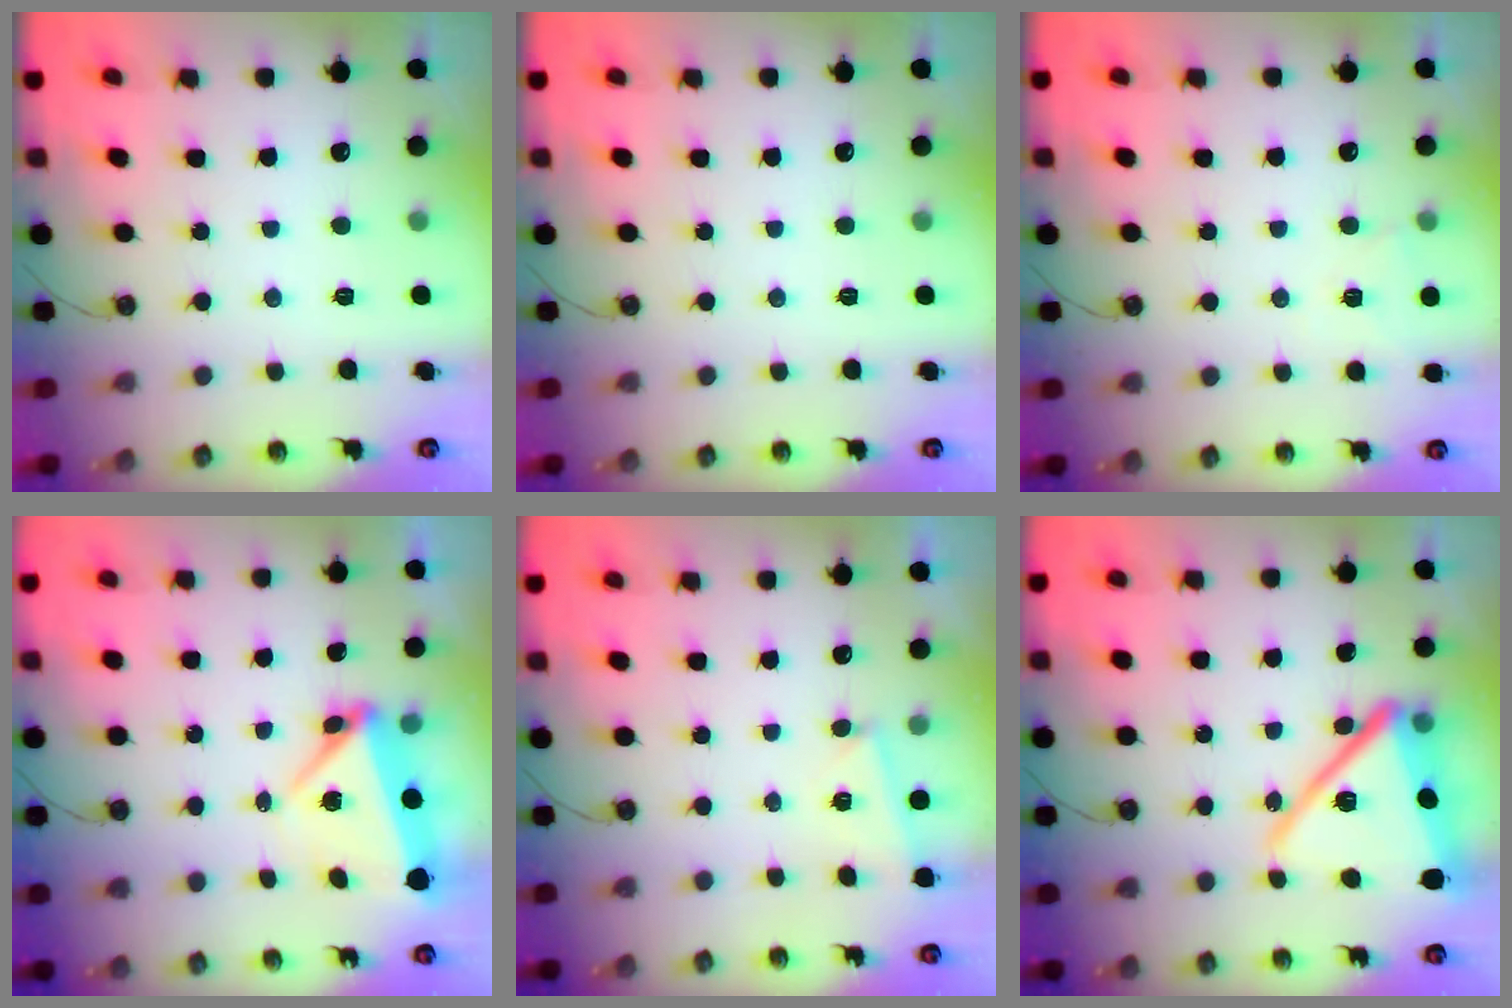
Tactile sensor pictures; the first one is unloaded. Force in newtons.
{"total": 0.0}
{"total": 4.8, "press": 4.3, "slide": 2.1}
{"total": 5.6, "press": 5.5, "slide": 1.3}
{"total": 2.9, "press": 2.4, "slide": 1.5}
{"total": 21.8, "press": 21.7, "slide": 1.9}